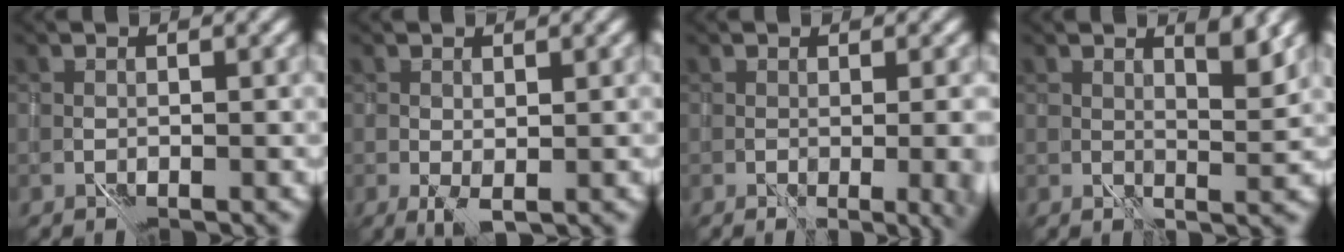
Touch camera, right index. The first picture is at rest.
{"total": 1.3, "force": [0.3, 0.4, 1.2], "torque": [-0.026, 0.000, 0.009]}
{"total": 5.5, "force": [-0.4, 2.3, 5.0], "torque": [-0.034, -0.005, 0.020]}
{"total": 3.2, "force": [2.8, 0.1, 1.5], "torque": [-0.015, 0.003, 0.049]}